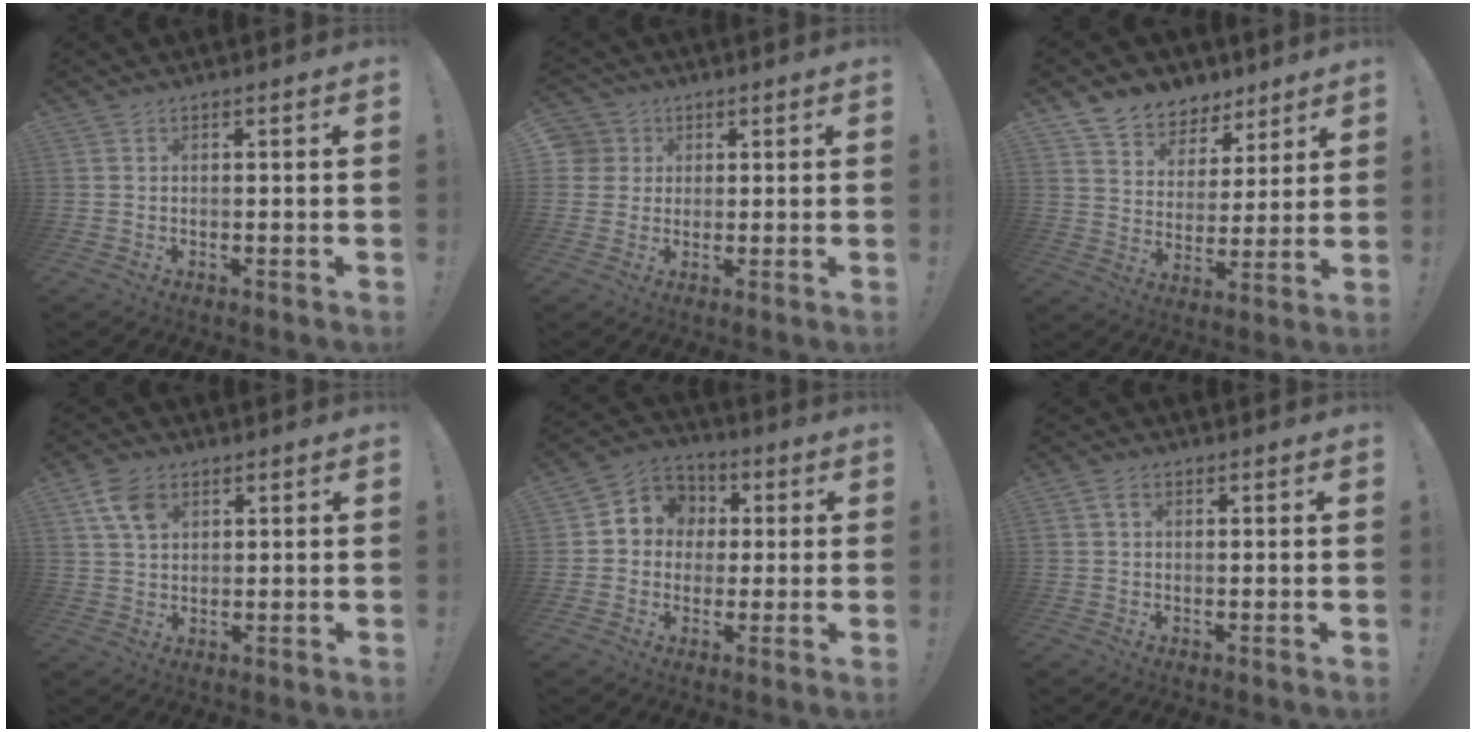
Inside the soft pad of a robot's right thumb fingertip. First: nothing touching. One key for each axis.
{"total": 5.1, "fx": 1.3, "fy": 4.8, "fz": 1.0, "tx": -0.026, "ty": -0.003, "tz": 0.024}
{"total": 8.2, "fx": 6.1, "fy": 5.4, "fz": 0.8, "tx": -0.022, "ty": -0.051, "tz": 0.121}
{"total": 7.3, "fx": 3.2, "fy": 4.9, "fz": 4.4, "tx": -0.082, "ty": 0.000, "tz": 0.066}
{"total": 8.4, "fx": 0.4, "fy": 7.9, "fz": 2.8, "tx": -0.033, "ty": 0.005, "tz": 0.014}
{"total": 2.1, "fx": 0.7, "fy": 1.4, "fz": 1.4, "tx": -0.027, "ty": 0.005, "tz": 0.012}